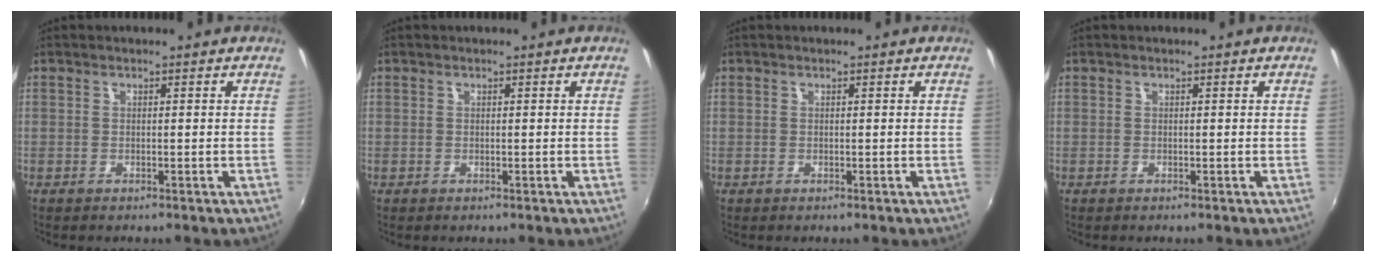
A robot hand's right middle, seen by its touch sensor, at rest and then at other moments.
{"total": 0.0}
{"total": 0.0}
{"total": 0.0}